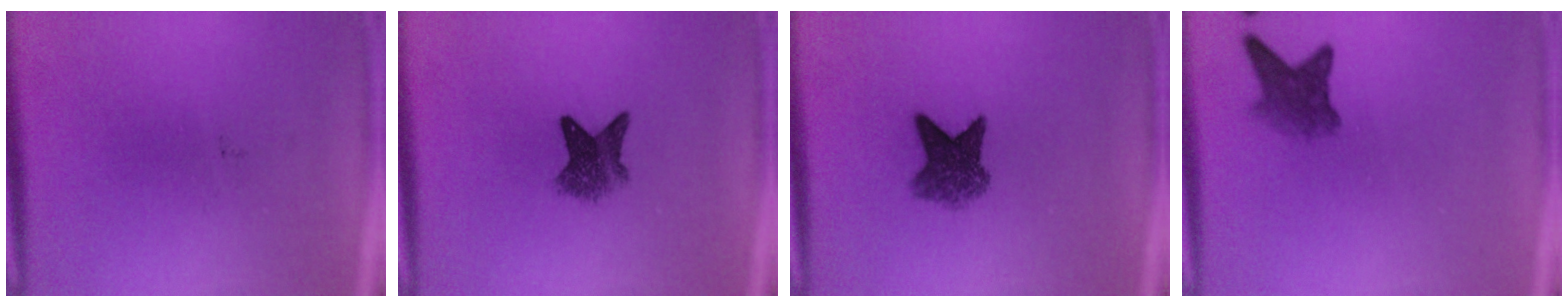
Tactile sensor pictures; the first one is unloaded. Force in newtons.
{"total": 4.9}
{"total": 5.7}
{"total": 4.0}